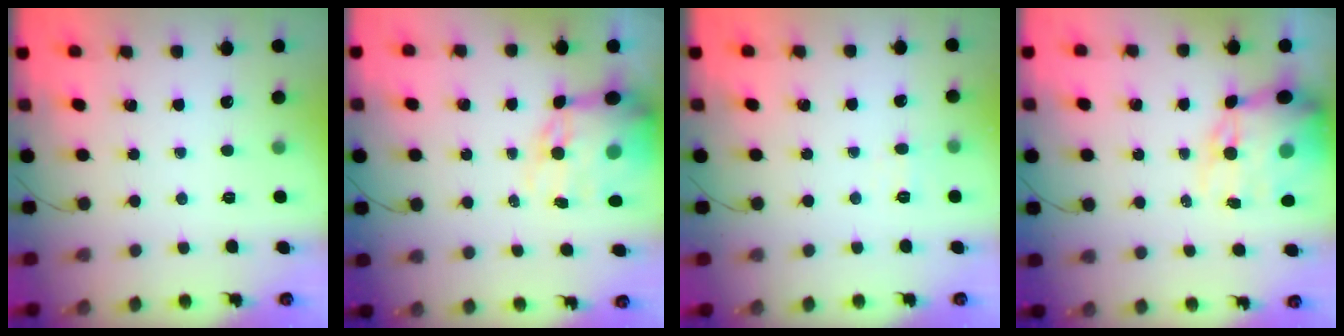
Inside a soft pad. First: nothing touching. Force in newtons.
{"total": 14.4, "press": 14.0, "slide": 3.4}
{"total": 5.0, "press": 4.8, "slide": 1.4}
{"total": 14.5, "press": 14.1, "slide": 3.3}